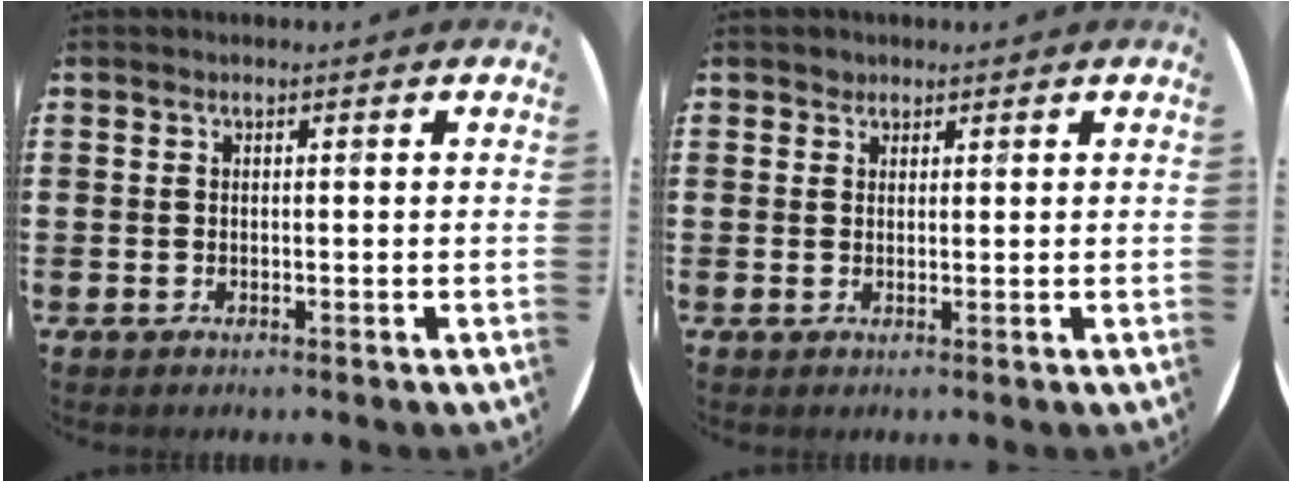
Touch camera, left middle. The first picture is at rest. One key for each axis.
{"total": 1.2, "fx": 1.0, "fy": 0.7, "fz": -0.1, "tx": 0.009, "ty": -0.001, "tz": 0.017}